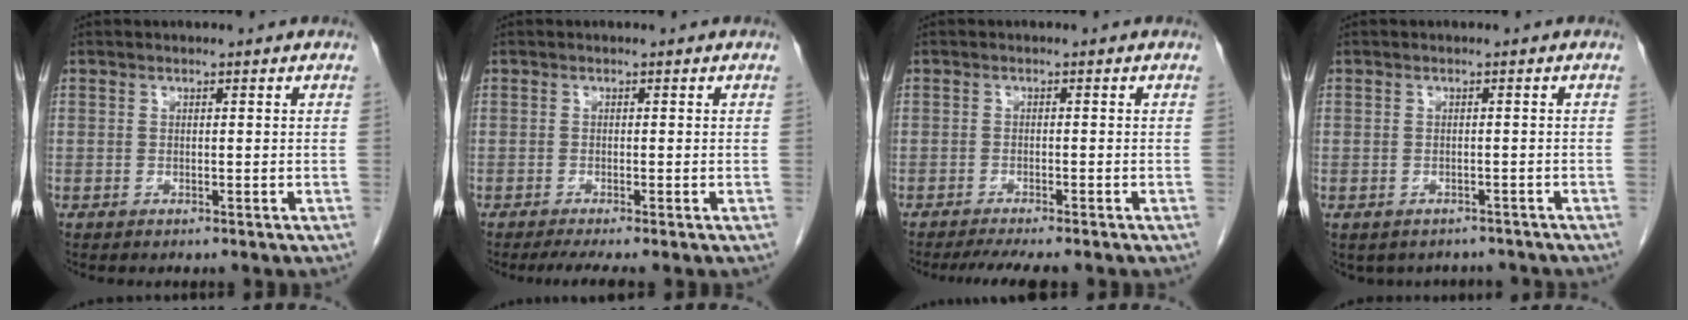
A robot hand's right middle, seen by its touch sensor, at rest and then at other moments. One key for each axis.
{"total": 2.8, "fx": -2.1, "fy": -0.1, "fz": 1.9, "tx": -0.031, "ty": -0.008, "tz": -0.037}
{"total": 5.4, "fx": -4.5, "fy": 0.4, "fz": 2.9, "tx": -0.037, "ty": -0.010, "tz": -0.068}
{"total": 6.0, "fx": -5.0, "fy": 3.2, "fz": 1.0, "tx": -0.006, "ty": 0.011, "tz": -0.055}